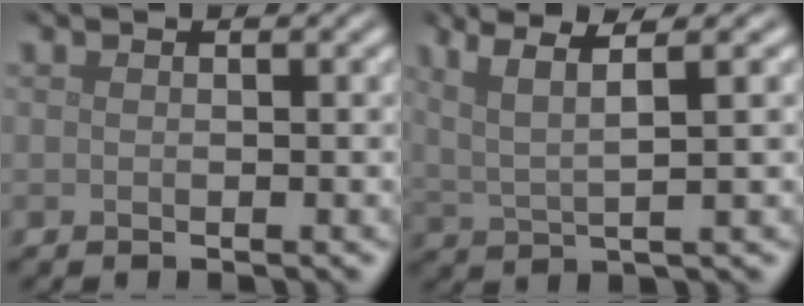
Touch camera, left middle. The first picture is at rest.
{"total": 5.2, "force": [2.8, 1.0, 4.3], "torque": [-0.080, 0.011, 0.052]}